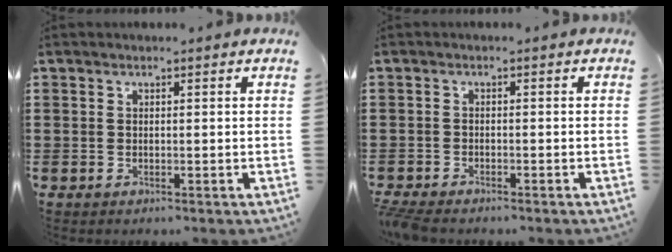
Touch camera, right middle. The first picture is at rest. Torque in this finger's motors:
{"motor_torque": [1.09, -0.28, 0.31, 0.14]}